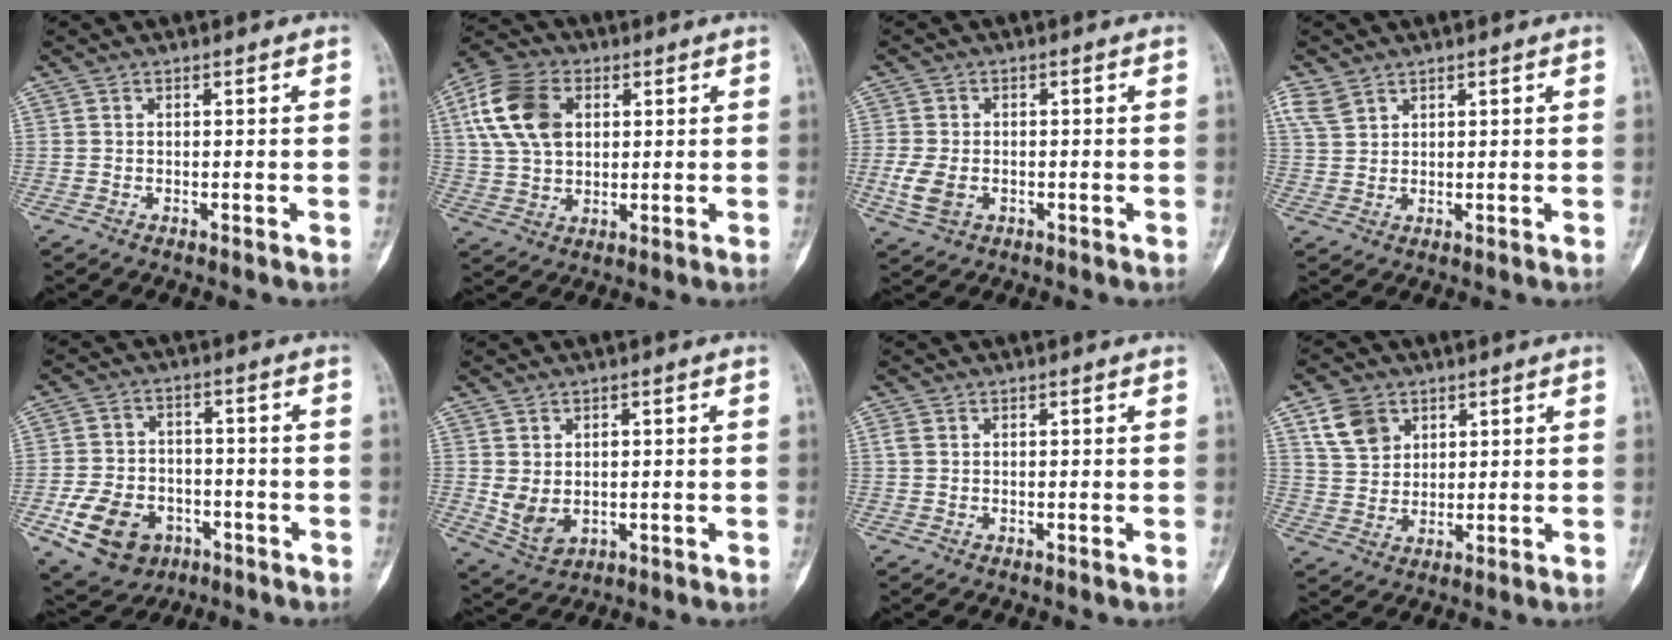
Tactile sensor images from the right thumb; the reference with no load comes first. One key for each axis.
{"total": 13.7, "fx": 3.8, "fy": 9.4, "fz": 9.3, "tx": -0.172, "ty": 0.007, "tz": 0.070}
{"total": 5.5, "fx": -1.3, "fy": 3.8, "fz": 3.7, "tx": -0.082, "ty": -0.001, "tz": -0.022}
{"total": 3.6, "fx": 2.6, "fy": 2.2, "fz": 1.3, "tx": -0.024, "ty": -0.004, "tz": 0.061}
{"total": 13.4, "fx": -5.5, "fy": 9.9, "fz": 7.1, "tx": -0.113, "ty": 0.027, "tz": -0.081}
{"total": 6.1, "fx": 0.1, "fy": 4.4, "fz": 4.3, "tx": -0.065, "ty": -0.006, "tz": 0.020}
{"total": 1.0, "fx": 0.2, "fy": 0.7, "fz": 0.6, "tx": -0.015, "ty": 0.005, "tz": 0.005}
{"total": 7.6, "fx": 3.8, "fy": 5.7, "fz": 3.3, "tx": -0.043, "ty": -0.012, "tz": 0.077}